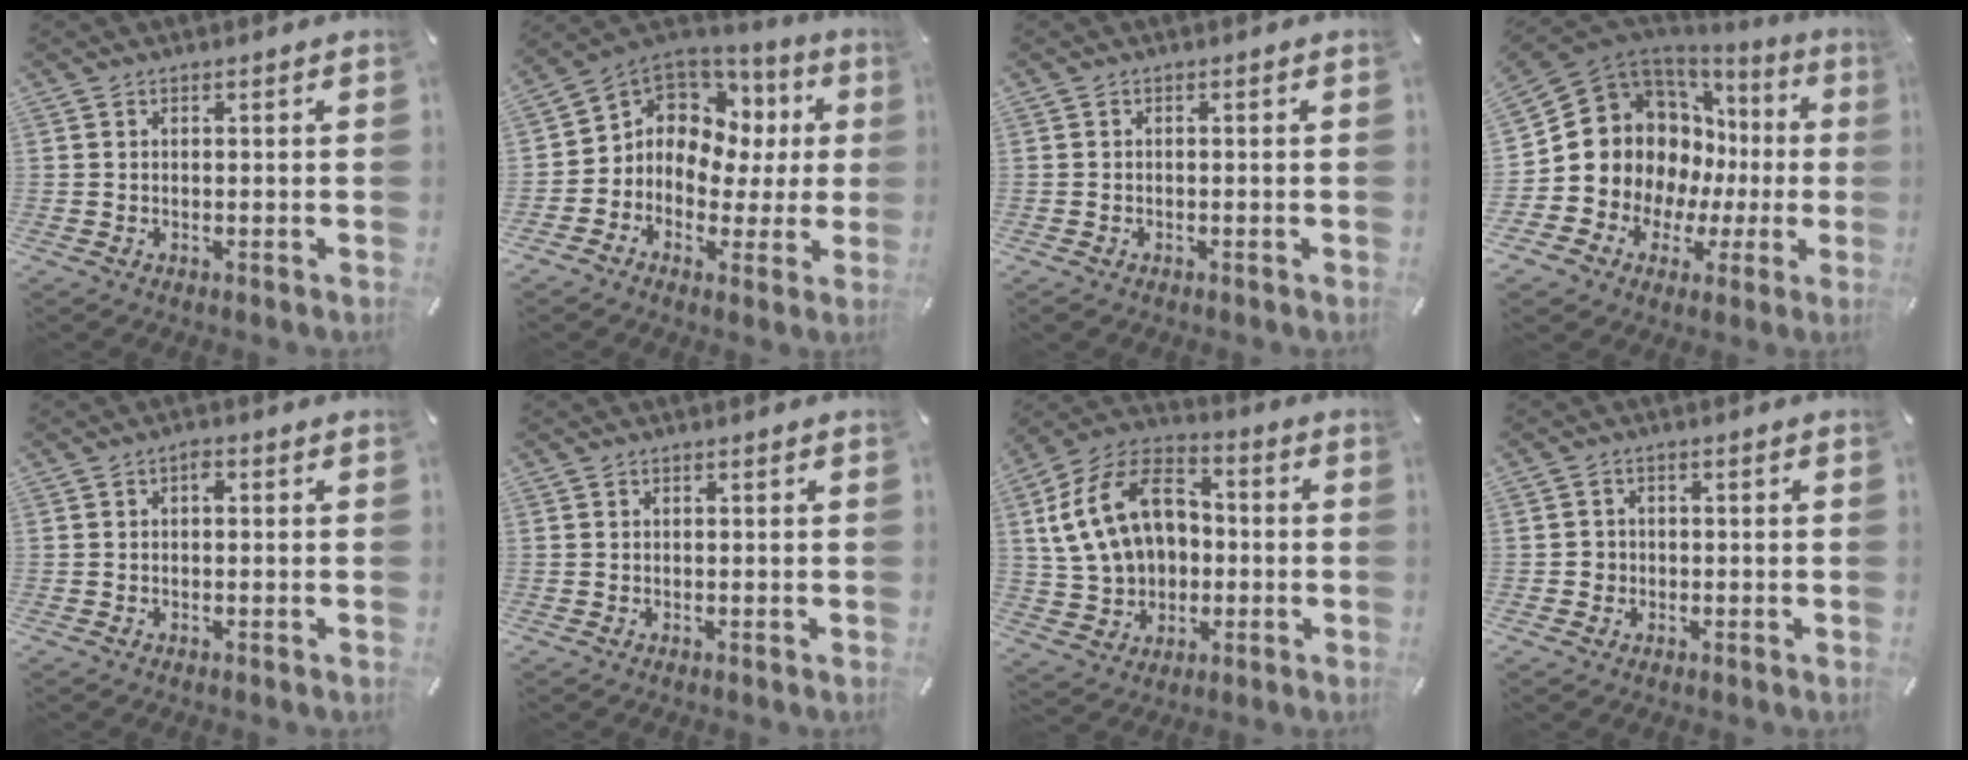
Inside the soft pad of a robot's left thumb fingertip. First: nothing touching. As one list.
[{"total": 10.0, "force": [0.3, 8.3, 5.6], "torque": [-0.091, 0.004, 0.004]}, {"total": 1.0, "force": [-0.6, 0.7, 0.4], "torque": [-0.015, 0.000, -0.015]}, {"total": 15.0, "force": [3.5, 13.1, 6.4], "torque": [-0.130, -0.044, 0.088]}, {"total": 1.5, "force": [0.0, 0.9, 1.2], "torque": [-0.026, 0.008, -0.003]}, {"total": 0.0}, {"total": 18.6, "force": [1.7, 14.7, 11.3], "torque": [-0.233, 0.010, 0.034]}, {"total": 2.5, "force": [-0.6, 2.4, 0.4], "torque": [-0.007, 0.007, -0.017]}]